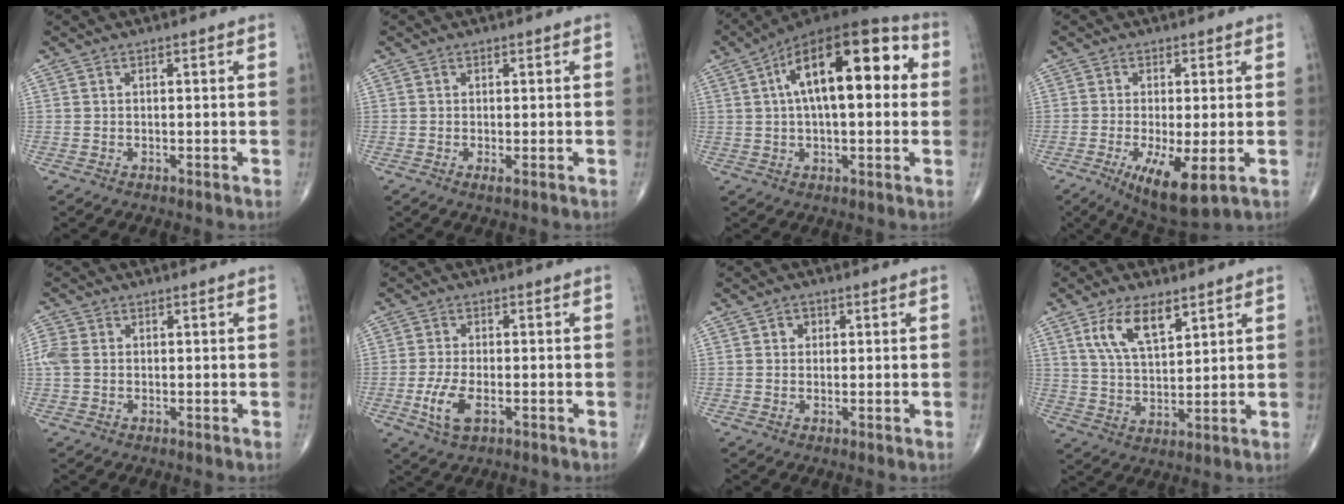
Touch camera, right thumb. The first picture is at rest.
{"total": 0.8, "force": [-0.2, 0.1, 0.8], "torque": [-0.017, -0.003, -0.005]}
{"total": 20.9, "force": [4.5, 9.0, 18.2], "torque": [-0.268, 0.026, 0.058]}
{"total": 9.5, "force": [-2.9, 2.7, 8.6], "torque": [-0.150, -0.023, -0.042]}
{"total": 3.5, "force": [0.2, 2.7, 2.3], "torque": [-0.072, 0.007, 0.000]}
{"total": 5.9, "force": [-1.9, 2.7, 4.8], "torque": [-0.105, 0.002, -0.034]}
{"total": 1.7, "force": [0.5, 1.6, 0.6], "torque": [0.001, 0.001, 0.003]}
{"total": 9.6, "force": [5.2, 4.2, 6.9], "torque": [-0.117, -0.023, 0.105]}